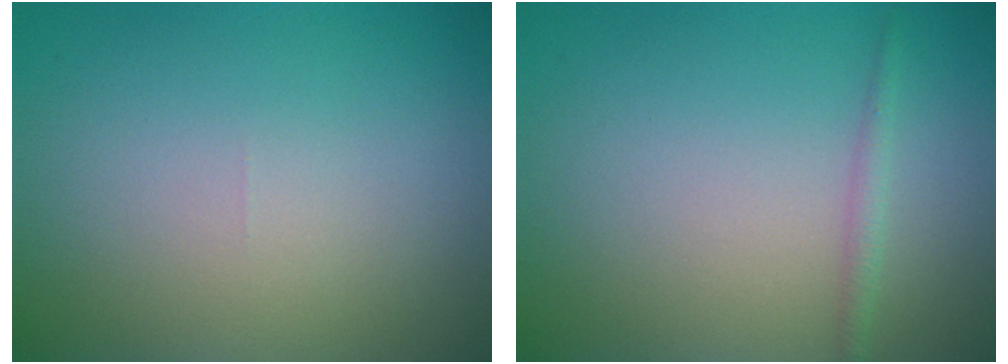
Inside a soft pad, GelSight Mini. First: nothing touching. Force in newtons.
{"total": 1.1, "press": 1.1, "slide": 0.1}